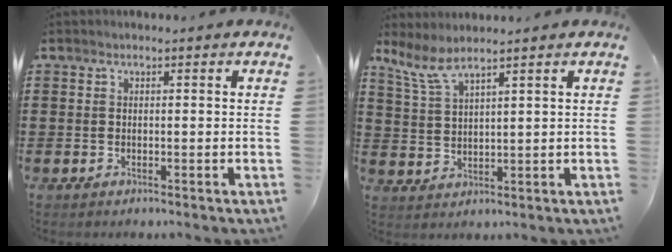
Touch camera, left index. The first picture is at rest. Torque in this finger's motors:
{"motor_torque": [0.71, 0.83, 0.31, 0.05]}